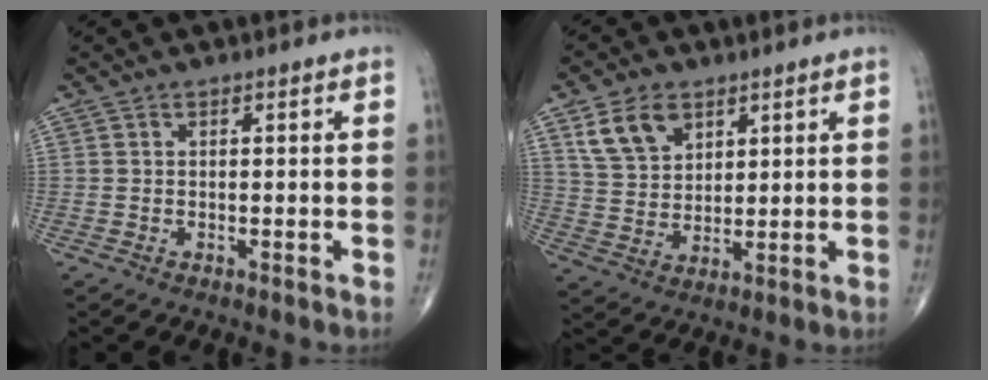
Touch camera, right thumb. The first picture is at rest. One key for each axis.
{"total": 8.8, "fx": 4.6, "fy": 5.8, "fz": 4.7, "tx": -0.071, "ty": -0.018, "tz": 0.094}